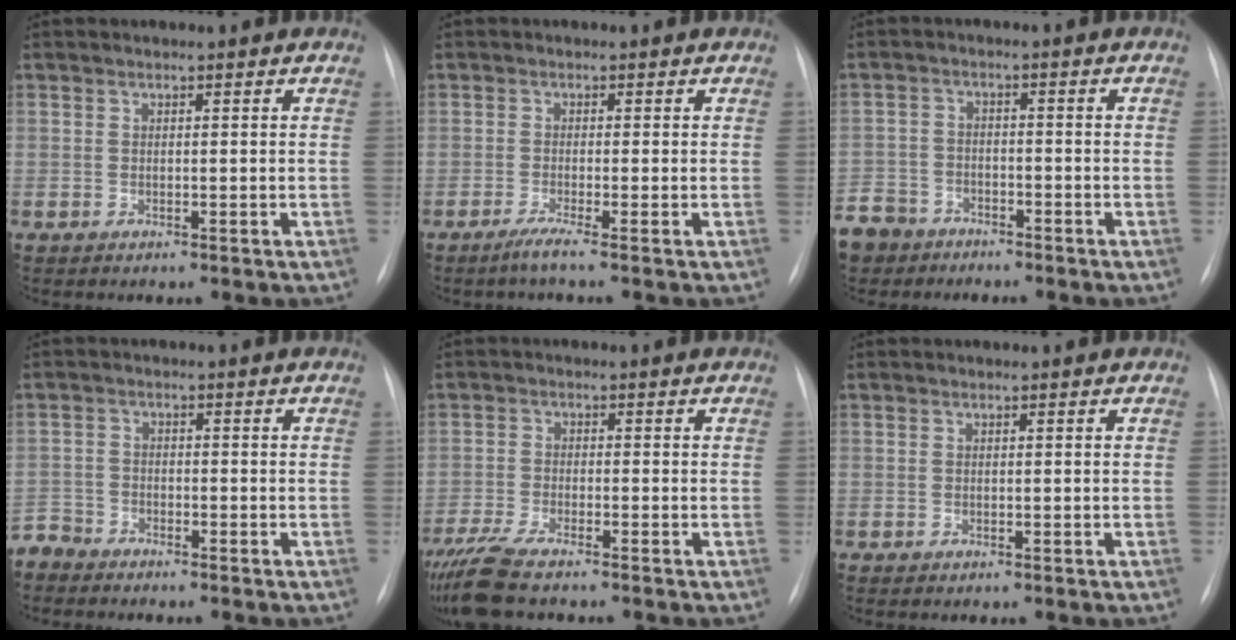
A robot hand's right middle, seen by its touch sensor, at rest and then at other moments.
{"total": 1.9, "force": [-1.4, -0.6, 1.3], "torque": [-0.030, -0.004, -0.031]}
{"total": 11.2, "force": [-8.0, 7.4, 2.7], "torque": [-0.095, 0.001, -0.141]}
{"total": 4.0, "force": [-3.8, 1.2, -0.3], "torque": [0.011, -0.006, -0.077]}
{"total": 6.9, "force": [-5.7, 0.7, 3.8], "torque": [-0.077, -0.020, -0.104]}
{"total": 0.0}